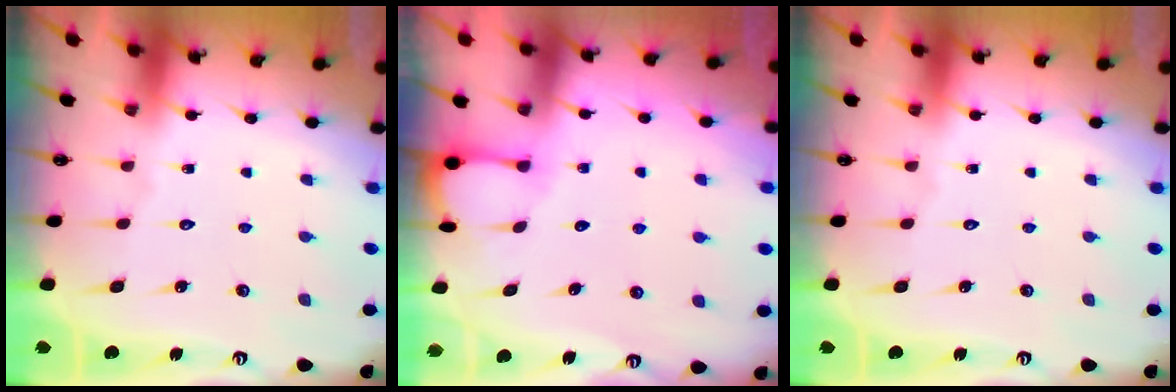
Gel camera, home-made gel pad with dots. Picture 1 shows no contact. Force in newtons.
{"total": 2.1, "press": 2.1, "slide": 0.2}
{"total": 0.0}